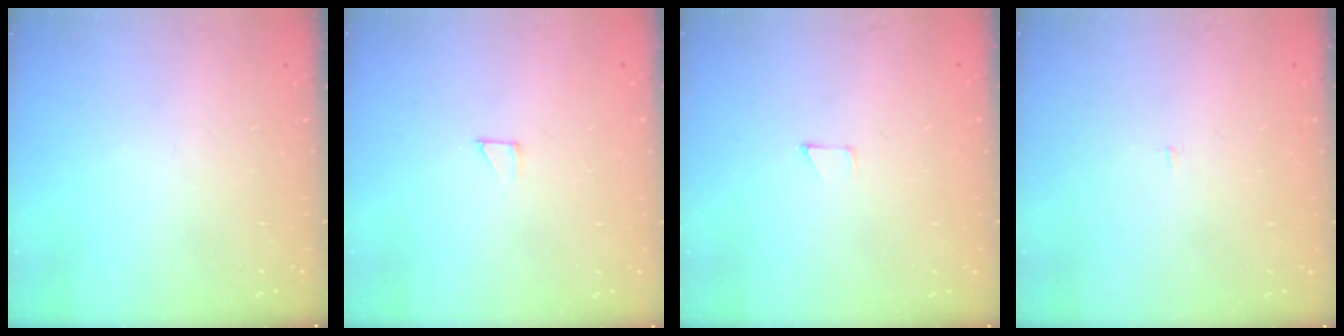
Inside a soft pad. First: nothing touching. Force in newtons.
{"total": 1.9, "press": 1.9, "slide": 0.1}
{"total": 2.7, "press": 2.7, "slide": 0.2}
{"total": 1.2, "press": 1.2, "slide": 0.1}